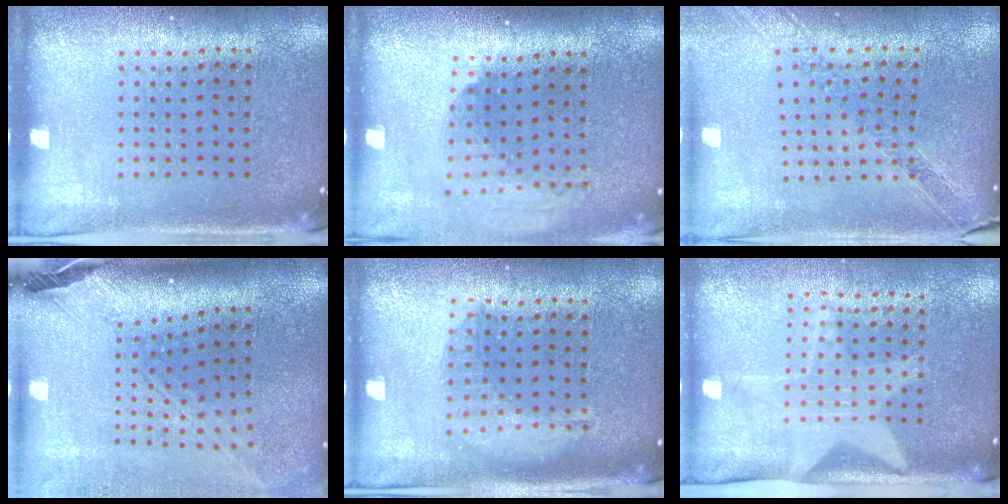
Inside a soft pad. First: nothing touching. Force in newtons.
{"total": 2.0, "press": 1.5, "slide": 1.3}
{"total": 1.1, "press": 1.1, "slide": 0.2}
{"total": 2.8, "press": 2.1, "slide": 1.9}
{"total": 1.4, "press": 1.4, "slide": 0.4}
{"total": 1.9, "press": 1.5, "slide": 1.1}